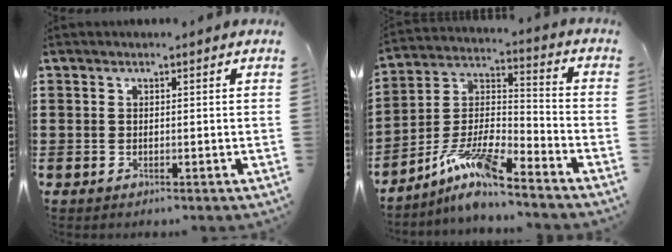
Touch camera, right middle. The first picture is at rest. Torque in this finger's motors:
{"motor_torque": [2.14, 0.00, 0.23, 0.21]}